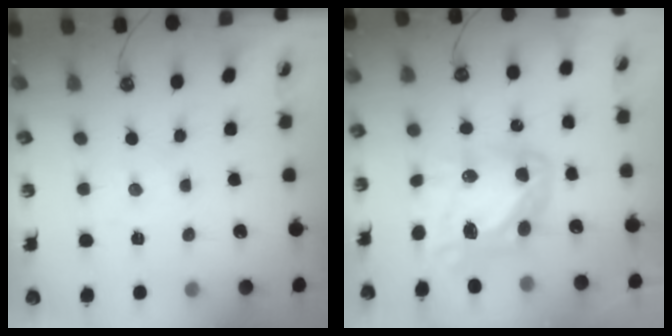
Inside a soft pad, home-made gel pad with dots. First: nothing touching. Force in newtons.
{"total": 18.0, "press": 17.9, "slide": 1.8}